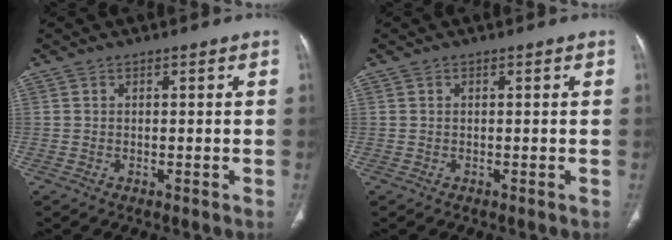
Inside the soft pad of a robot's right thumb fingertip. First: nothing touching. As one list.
[{"total": 0.0}]